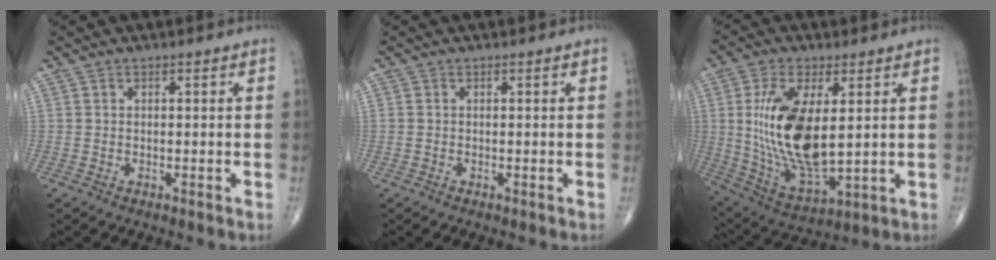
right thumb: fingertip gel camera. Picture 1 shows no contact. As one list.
[{"total": 0.0}, {"total": 18.1, "force": [2.6, 8.3, 15.9], "torque": [-0.307, -0.023, 0.064]}]